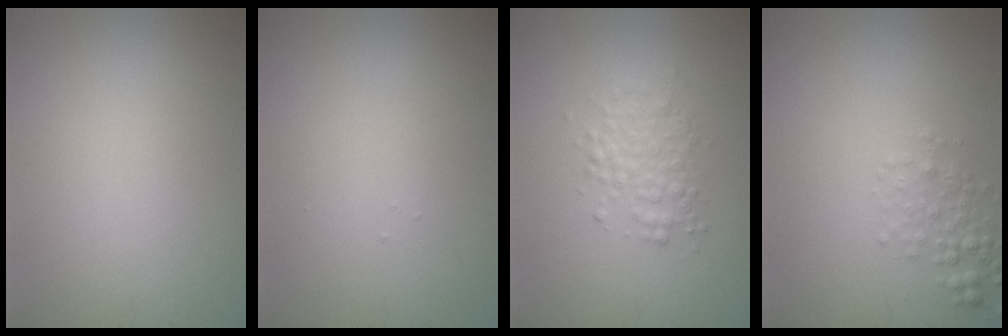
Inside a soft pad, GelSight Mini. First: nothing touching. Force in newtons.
{"total": 0.0}
{"total": 2.6, "press": 2.6, "slide": 0.0}
{"total": 1.9, "press": 1.9, "slide": 0.1}